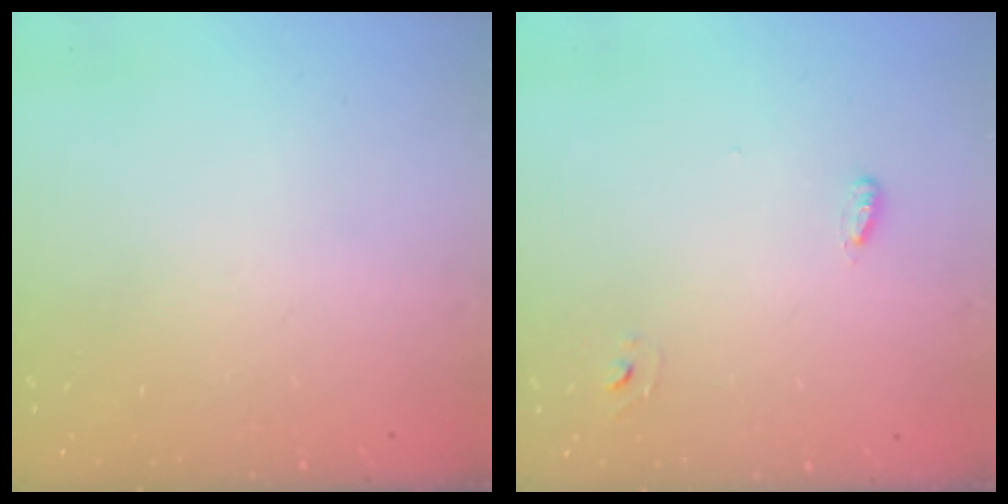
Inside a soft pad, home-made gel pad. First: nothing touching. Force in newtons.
{"total": 2.6, "press": 2.5, "slide": 0.6}